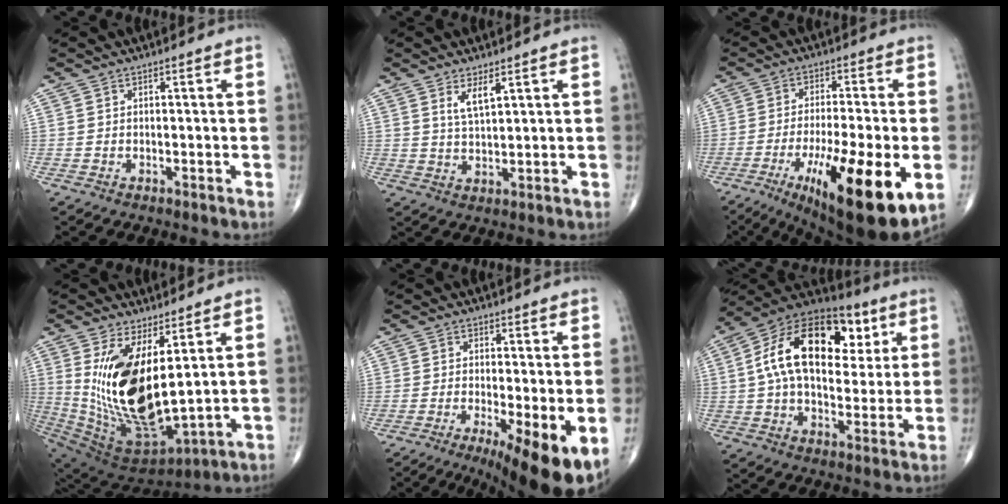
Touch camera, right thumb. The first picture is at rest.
{"total": 3.8, "force": [2.2, 1.0, 3.0], "torque": [-0.057, -0.020, 0.046]}
{"total": 20.6, "force": [-6.9, 5.1, 18.8], "torque": [-0.277, -0.018, -0.096]}
{"total": 20.1, "force": [4.4, 8.6, 17.6], "torque": [-0.334, -0.048, 0.104]}
{"total": 11.7, "force": [-4.6, 2.5, 10.5], "torque": [-0.142, -0.018, -0.066]}
{"total": 22.8, "force": [5.9, 13.5, 17.4], "torque": [-0.268, 0.013, 0.084]}